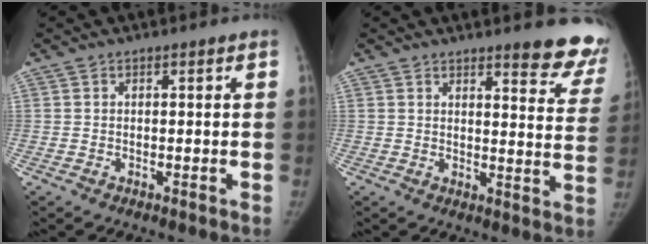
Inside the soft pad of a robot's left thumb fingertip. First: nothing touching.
{"total": 12.4, "force": [10.2, 2.9, 6.4], "torque": [-0.031, -0.068, 0.102]}